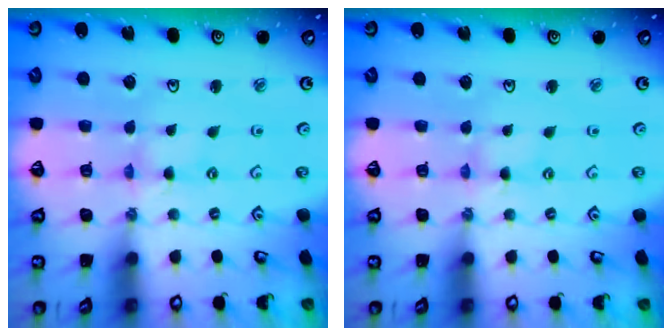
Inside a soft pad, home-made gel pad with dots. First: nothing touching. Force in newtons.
{"total": 1.1, "press": 1.0, "slide": 0.1}